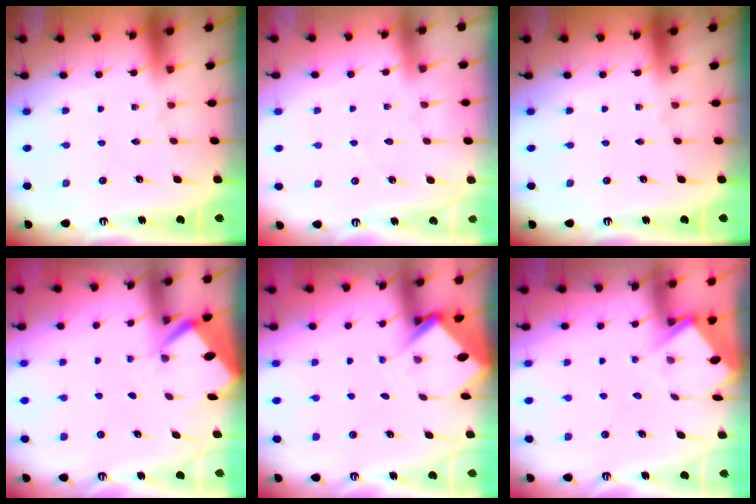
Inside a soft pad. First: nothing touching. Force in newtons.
{"total": 2.2, "press": 2.2, "slide": 0.3}
{"total": 0.0}
{"total": 2.6, "press": 2.6, "slide": 0.3}
{"total": 3.6, "press": 3.6, "slide": 0.3}
{"total": 3.9, "press": 3.9, "slide": 0.4}